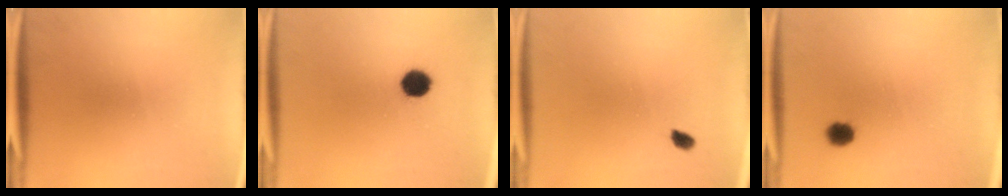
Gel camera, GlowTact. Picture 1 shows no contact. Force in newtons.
{"total": 5.4}
{"total": 1.5}
{"total": 3.4}